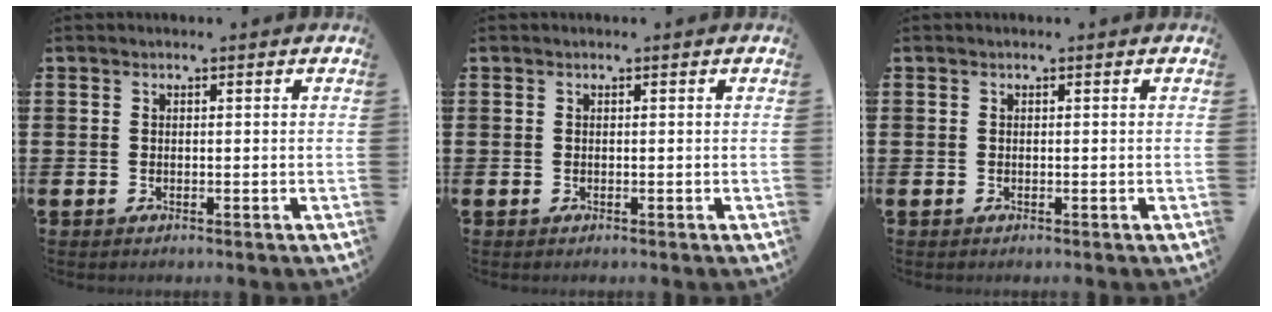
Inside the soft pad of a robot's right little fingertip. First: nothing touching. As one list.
[{"total": 0.0}, {"total": 0.0}]